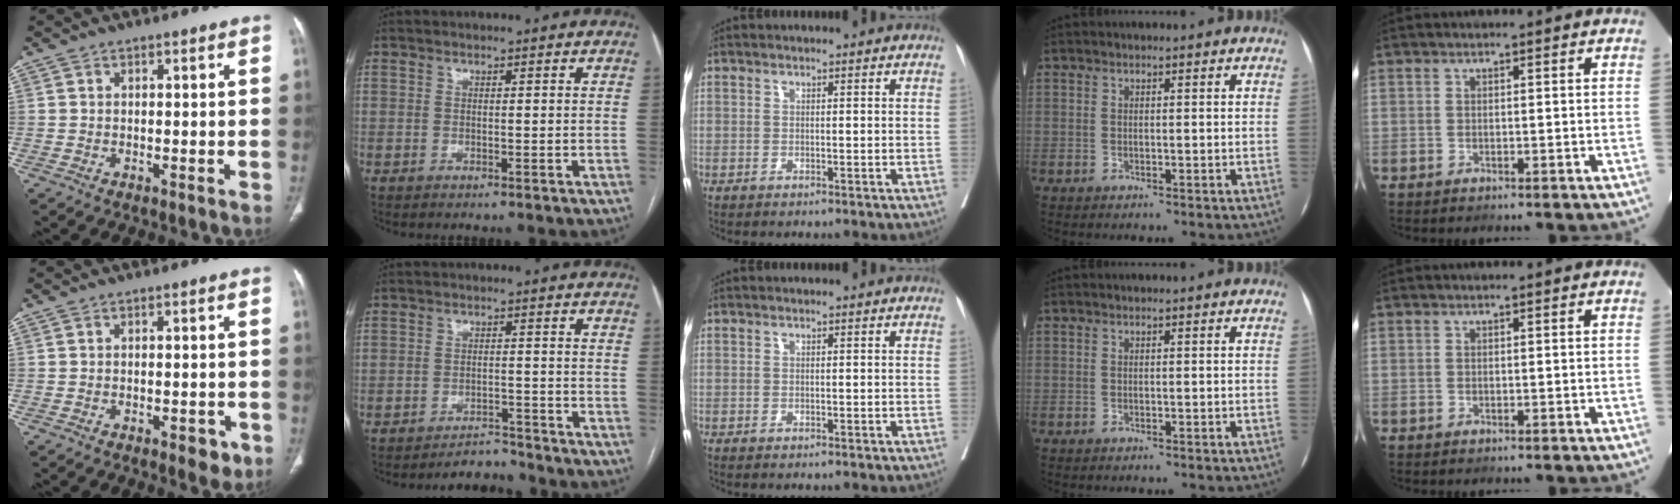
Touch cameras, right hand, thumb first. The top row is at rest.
{"thumb": {"total": 3.6, "force": [-1.7, 1.8, 2.7], "torque": [-0.023, 0.004, -0.017]}, "index": {"total": 3.4, "force": [-3.3, 0.7, -0.3], "torque": [0.008, 0.001, -0.051]}}